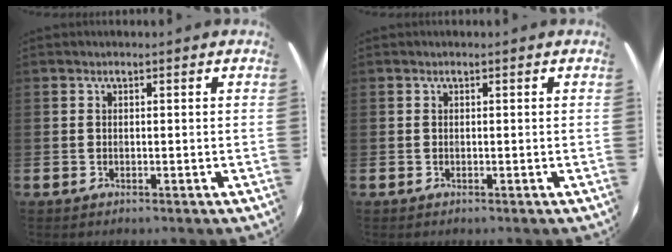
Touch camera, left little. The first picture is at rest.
{"total": 0.0}